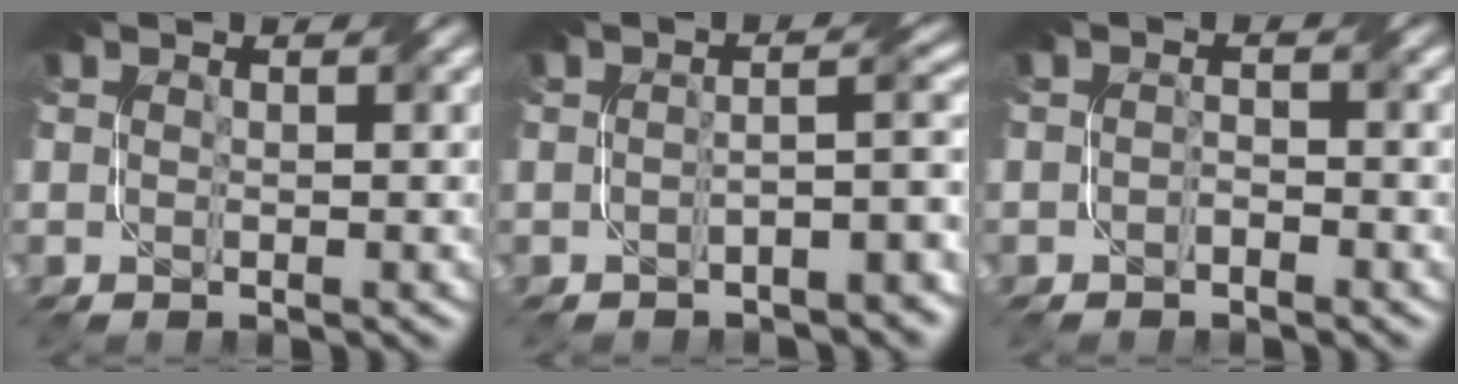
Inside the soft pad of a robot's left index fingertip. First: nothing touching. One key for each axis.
{"total": 3.8, "fx": -1.7, "fy": 0.9, "fz": 3.2, "tx": -0.043, "ty": 0.010, "tz": -0.033}
{"total": 1.0, "fx": -0.7, "fy": 0.4, "fz": 0.5, "tx": -0.010, "ty": 0.001, "tz": -0.013}